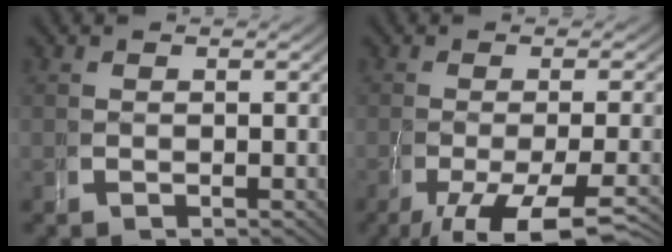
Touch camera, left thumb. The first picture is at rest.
{"total": 7.7, "force": [-4.5, 2.8, 5.6], "torque": [-0.091, -0.024, -0.048]}